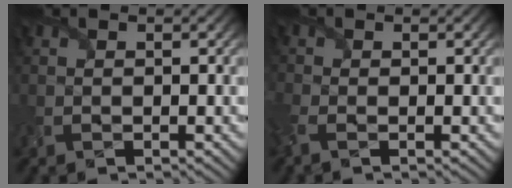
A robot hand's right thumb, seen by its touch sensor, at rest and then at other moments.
{"total": 2.9, "force": [-0.8, 1.9, 2.0], "torque": [-0.061, -0.007, -0.024]}